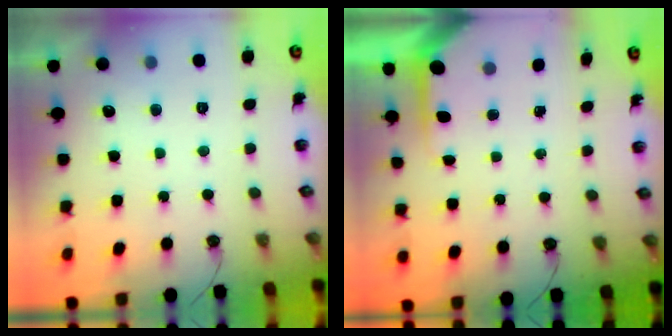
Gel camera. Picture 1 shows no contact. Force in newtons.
{"total": 4.1, "press": 4.1, "slide": 0.2}